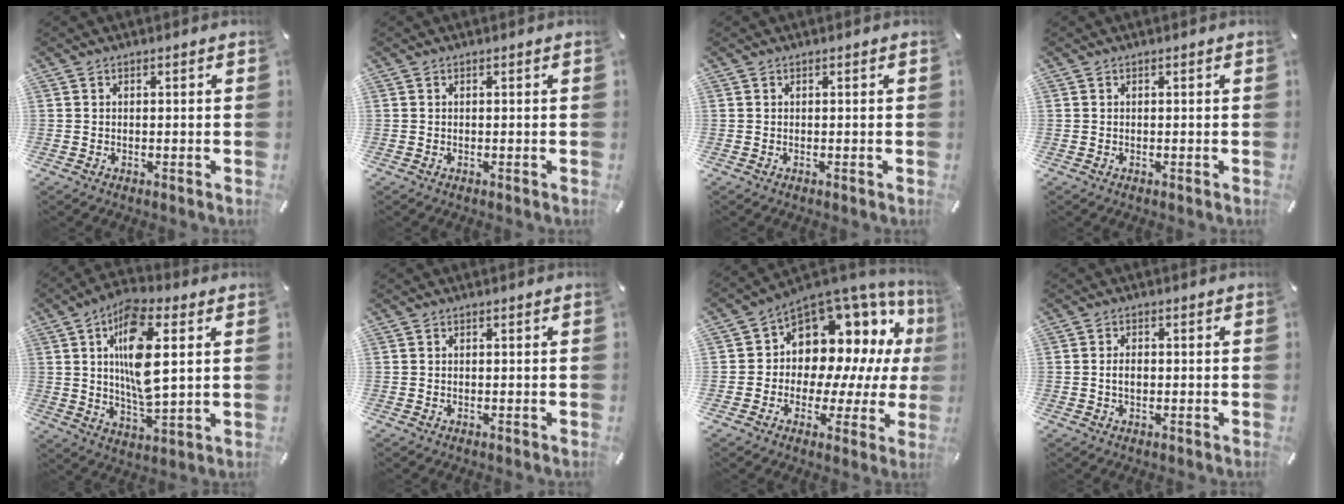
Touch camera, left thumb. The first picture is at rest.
{"total": 0.0}
{"total": 0.0}
{"total": 0.0}
{"total": 14.9, "force": [3.6, 5.9, 13.2], "torque": [-0.251, -0.005, 0.056]}
{"total": 0.0}
{"total": 12.0, "force": [5.4, 9.2, 5.5], "torque": [-0.081, -0.071, 0.099]}
{"total": 2.5, "force": [-0.2, 1.5, 2.0], "torque": [-0.047, 0.000, -0.006]}